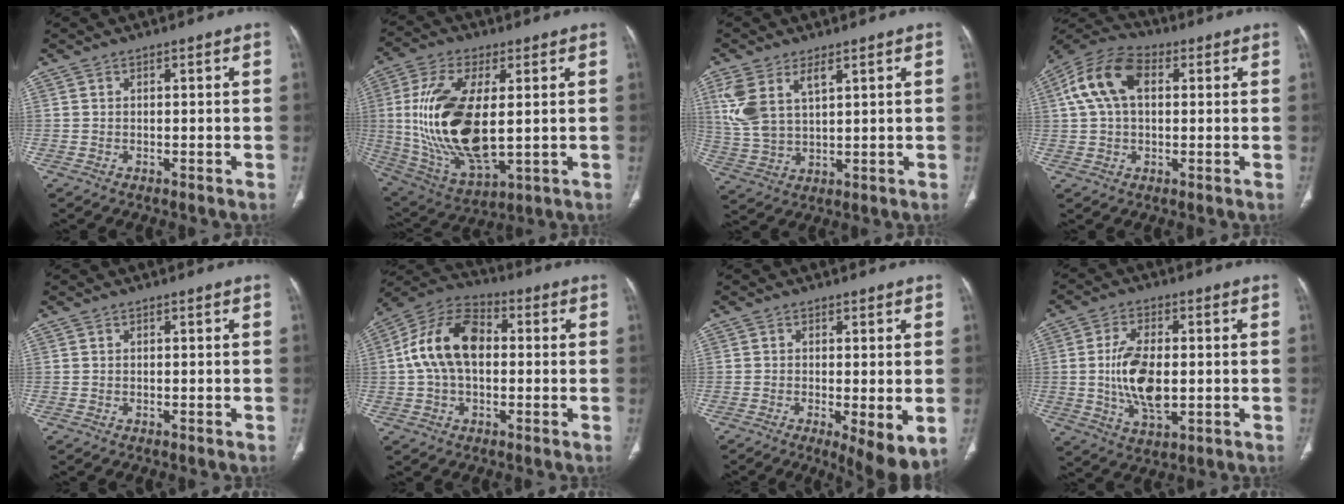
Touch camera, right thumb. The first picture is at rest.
{"total": 20.9, "force": [1.2, 9.6, 18.6], "torque": [-0.379, -0.017, 0.036]}
{"total": 9.5, "force": [4.2, 4.8, 7.0], "torque": [-0.153, -0.006, 0.095]}
{"total": 12.1, "force": [2.8, 7.6, 9.1], "torque": [-0.178, 0.031, 0.044]}
{"total": 0.0}
{"total": 14.1, "force": [1.0, 8.8, 10.9], "torque": [-0.200, 0.034, 0.006]}
{"total": 7.7, "force": [-1.9, 2.1, 7.2], "torque": [-0.111, -0.025, -0.028]}
{"total": 11.2, "force": [-0.4, 5.6, 9.7], "torque": [-0.185, -0.004, -0.002]}